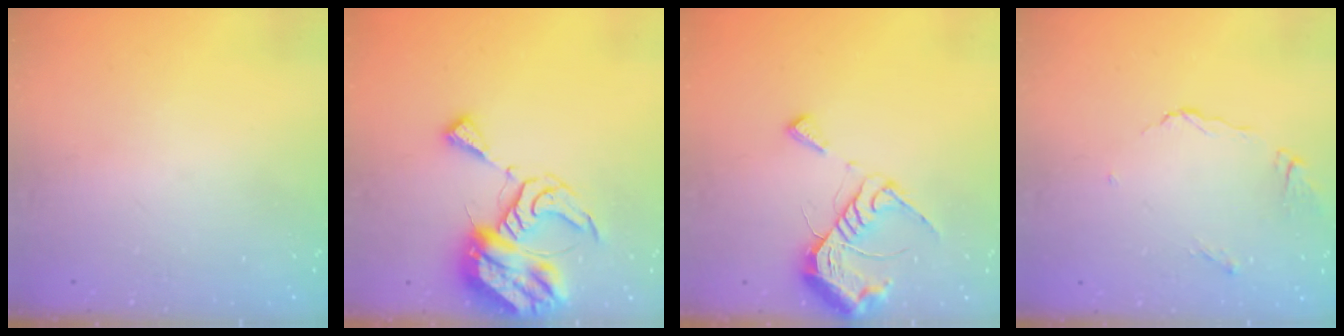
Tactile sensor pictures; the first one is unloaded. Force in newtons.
{"total": 12.4, "press": 12.3, "slide": 1.2}
{"total": 10.0, "press": 10.0, "slide": 0.7}
{"total": 5.4, "press": 5.4, "slide": 0.4}